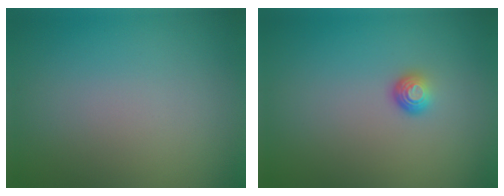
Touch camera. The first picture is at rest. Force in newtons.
{"total": 1.5, "press": 1.0, "slide": 1.1}